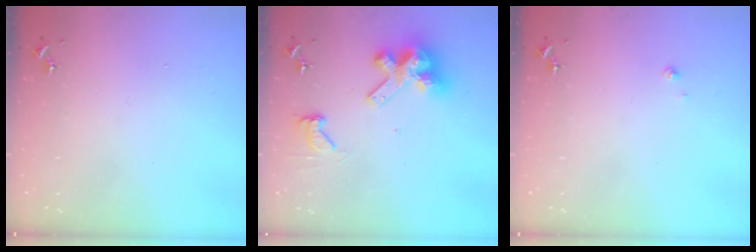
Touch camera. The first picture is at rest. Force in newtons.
{"total": 14.4, "press": 14.3, "slide": 1.6}
{"total": 2.1, "press": 2.1, "slide": 0.2}